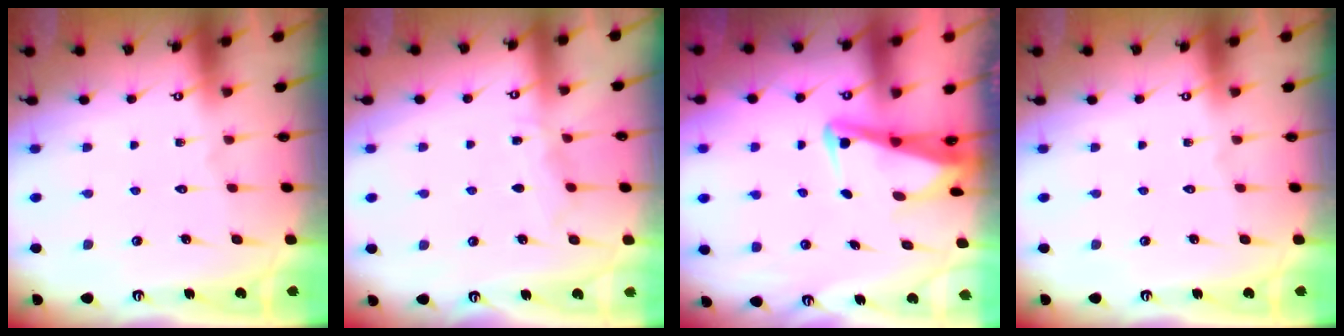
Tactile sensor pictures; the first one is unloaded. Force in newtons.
{"total": 5.5, "press": 5.5, "slide": 0.6}
{"total": 4.0, "press": 3.8, "slide": 1.0}
{"total": 0.0}